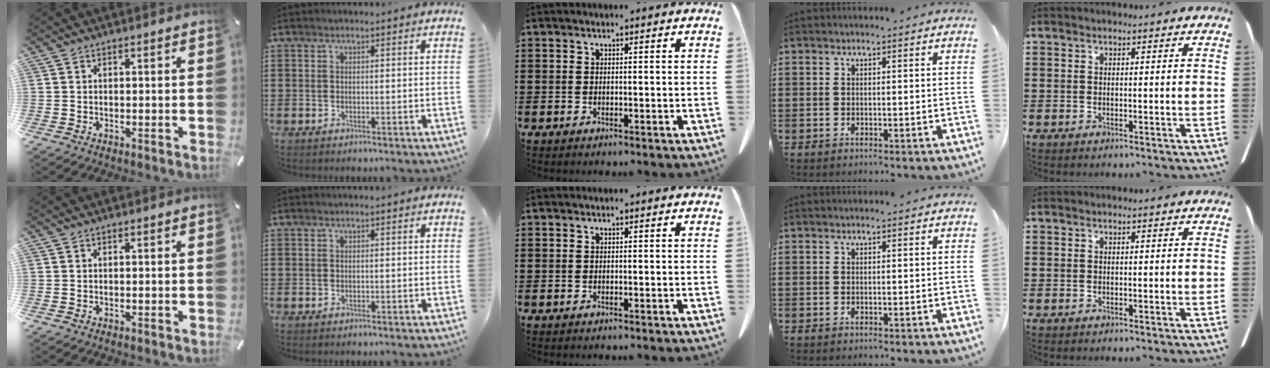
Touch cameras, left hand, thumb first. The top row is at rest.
{}